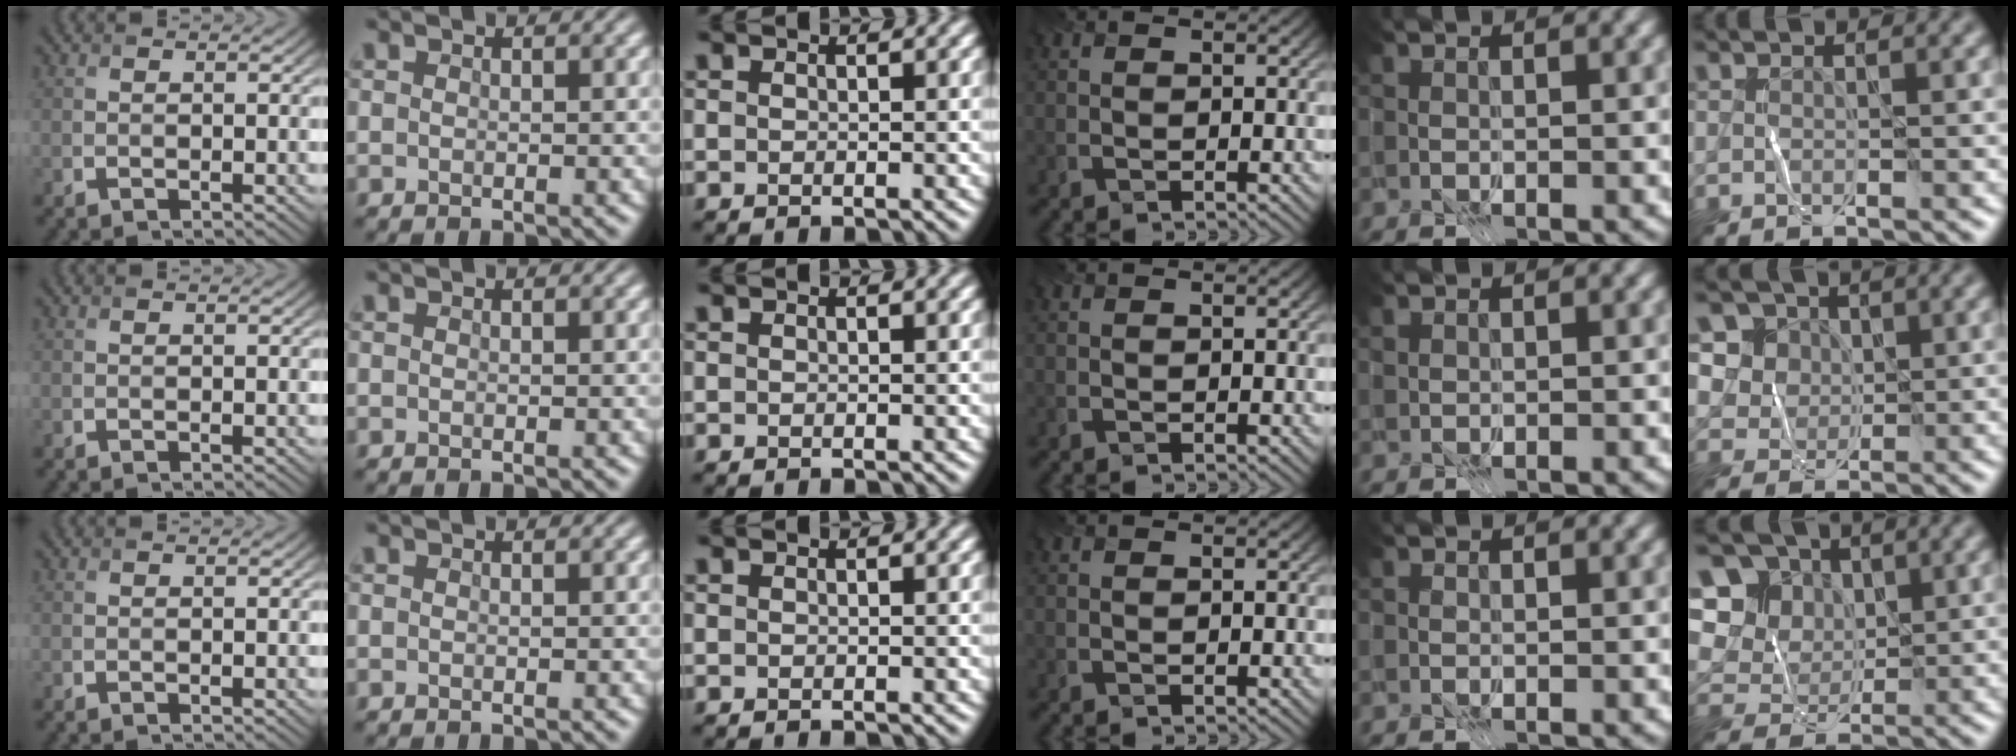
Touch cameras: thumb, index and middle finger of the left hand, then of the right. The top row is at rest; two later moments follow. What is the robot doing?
{"motion": "fold", "object": "file"}